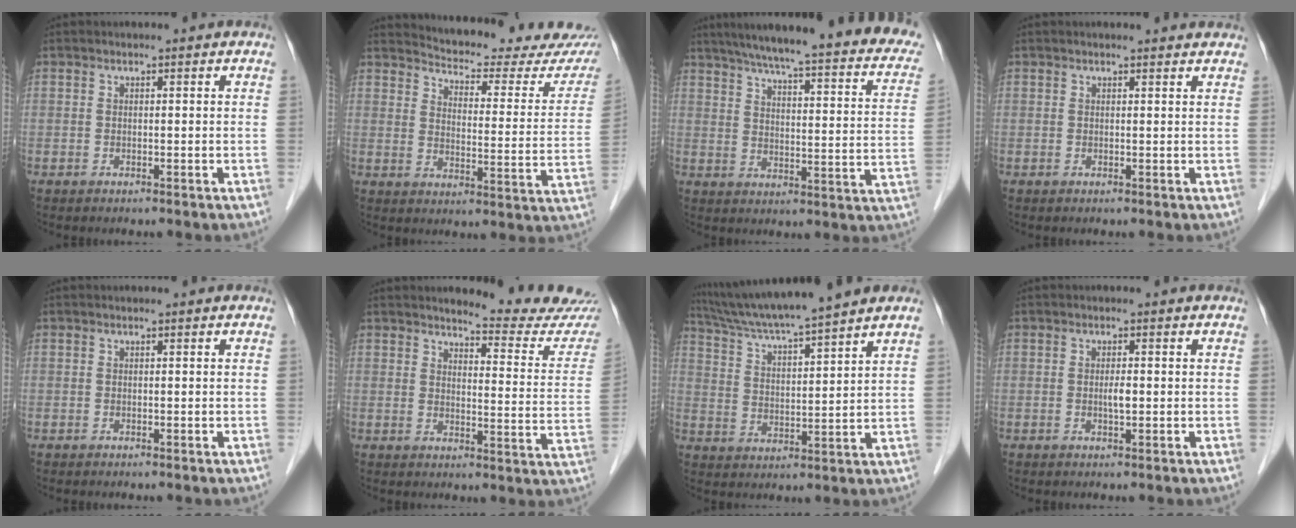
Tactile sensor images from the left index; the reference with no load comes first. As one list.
[{"total": 20.4, "force": [19.5, 2.6, 5.6], "torque": [-0.071, -0.075, 0.226]}, {"total": 28.9, "force": [24.0, 3.8, 15.6], "torque": [-0.221, -0.029, 0.289]}, {"total": 3.4, "force": [3.3, 0.5, 0.7], "torque": [-0.011, 0.008, 0.028]}, {"total": 0.0}, {"total": 13.7, "force": [13.4, 0.0, 2.8], "torque": [-0.028, -0.090, 0.140]}, {"total": 13.8, "force": [12.2, -1.2, 6.4], "torque": [-0.118, 0.017, 0.199]}, {"total": 1.5, "force": [-0.1, 0.3, 1.5], "torque": [-0.027, 0.000, -0.002]}]